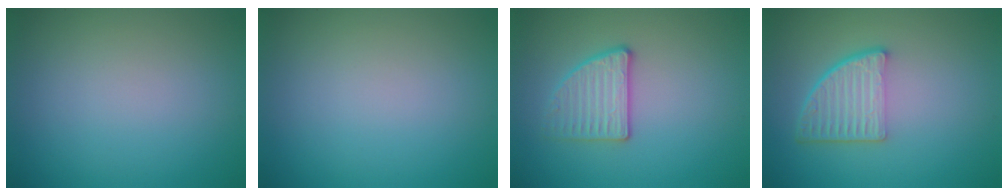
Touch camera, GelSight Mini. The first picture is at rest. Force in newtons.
{"total": 0.0}
{"total": 2.7, "press": 2.6, "slide": 0.8}
{"total": 4.7, "press": 3.3, "slide": 3.3}